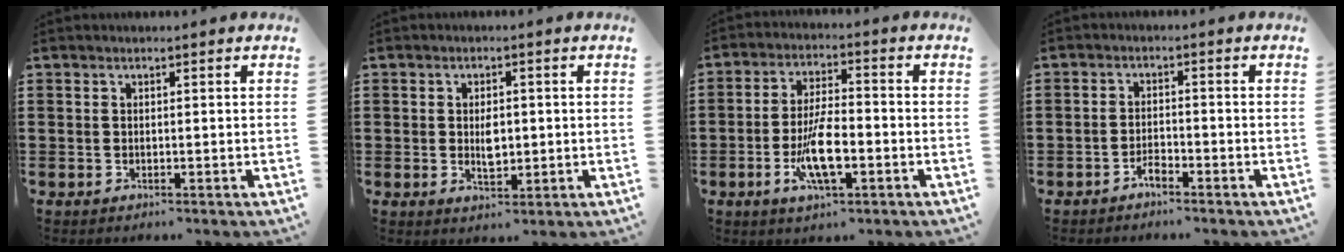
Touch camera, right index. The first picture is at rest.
{"total": 3.6, "force": [-0.1, 1.9, 3.1], "torque": [-0.051, 0.001, -0.004]}
{"total": 9.1, "force": [-3.0, 3.1, 8.0], "torque": [-0.169, -0.012, -0.056]}
{"total": 2.1, "force": [-1.9, 0.5, 0.9], "torque": [-0.021, 0.003, -0.037]}